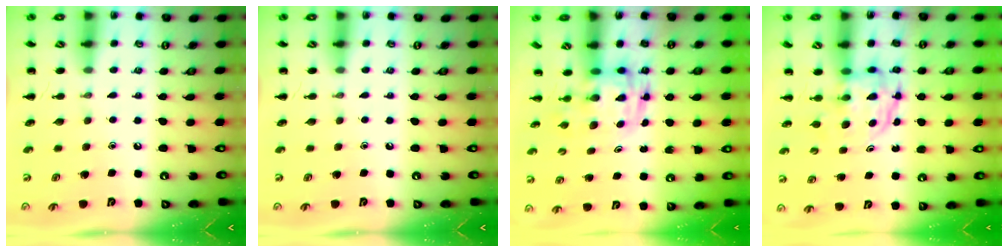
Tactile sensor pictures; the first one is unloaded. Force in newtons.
{"total": 0.0}
{"total": 2.8, "press": 2.7, "slide": 0.6}
{"total": 3.7, "press": 3.7, "slide": 0.3}